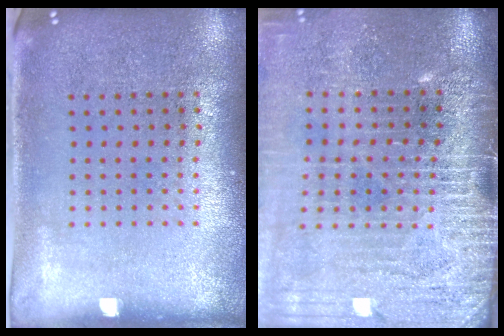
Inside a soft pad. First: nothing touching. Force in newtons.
{"total": 4.2, "press": 3.6, "slide": 2.1}